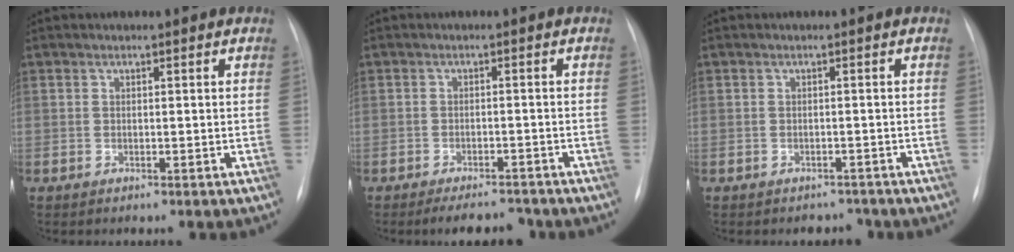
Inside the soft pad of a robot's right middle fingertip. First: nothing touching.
{"total": 5.2, "force": [-4.6, 1.5, 1.8], "torque": [-0.019, -0.006, -0.066]}
{"total": 2.1, "force": [-1.8, 1.0, -0.4], "torque": [0.006, 0.006, -0.024]}